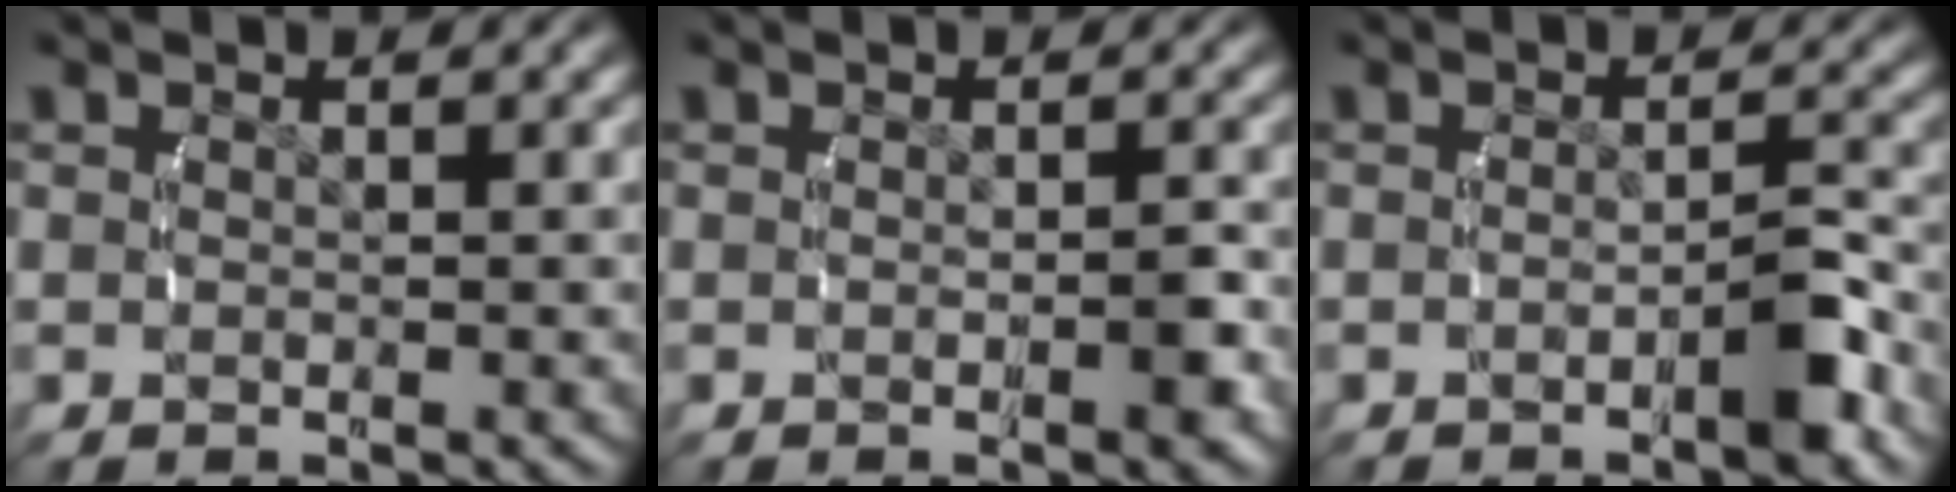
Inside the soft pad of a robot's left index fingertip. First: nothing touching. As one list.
[{"total": 1.2, "force": [-0.7, 0.2, 1.0], "torque": [-0.015, -0.001, -0.011]}, {"total": 2.2, "force": [-1.2, 0.3, 1.8], "torque": [-0.021, 0.002, -0.024]}]